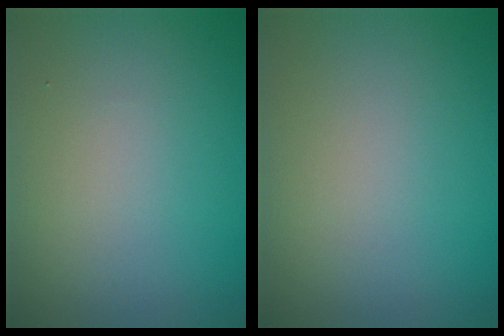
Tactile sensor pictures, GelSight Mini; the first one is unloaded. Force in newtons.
{"total": 0.0}